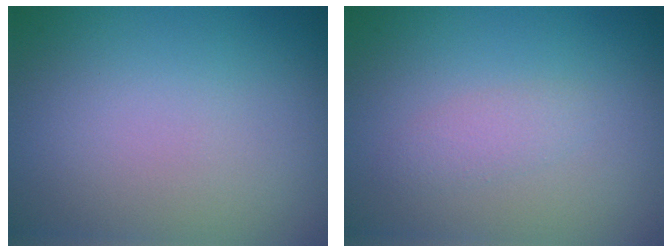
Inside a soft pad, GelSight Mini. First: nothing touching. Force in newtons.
{"total": 1.3, "press": 1.3, "slide": 0.0}